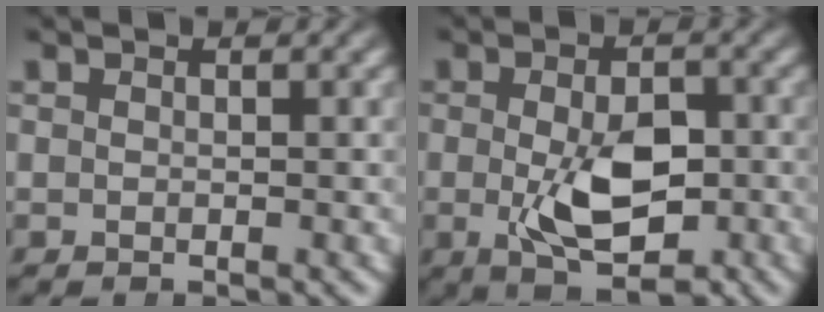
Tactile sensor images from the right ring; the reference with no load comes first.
{"total": 7.2, "force": [-1.4, 3.8, 5.9], "torque": [-0.110, -0.027, -0.012]}